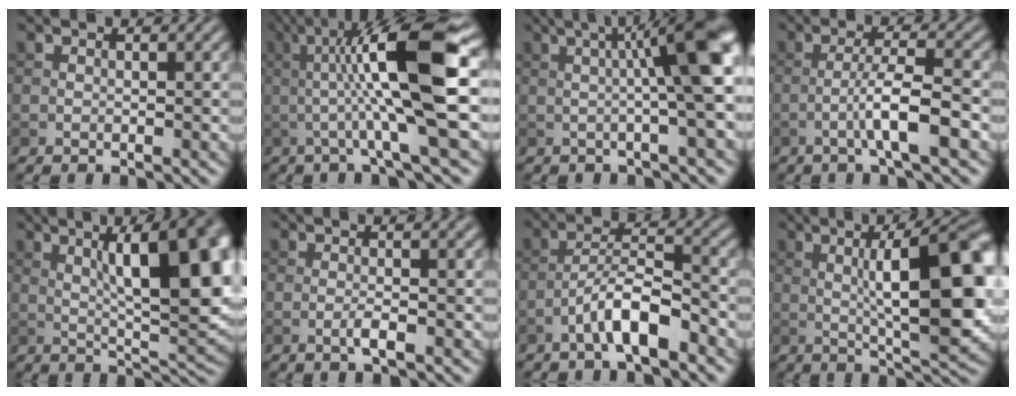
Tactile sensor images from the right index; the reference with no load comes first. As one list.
[{"total": 11.1, "force": [0.7, 1.8, 10.9], "torque": [-0.161, 0.013, 0.008]}, {"total": 8.9, "force": [1.3, 1.5, 8.7], "torque": [-0.105, 0.022, 0.013]}, {"total": 4.6, "force": [-1.7, 0.4, 4.3], "torque": [-0.074, 0.013, -0.038]}, {"total": 14.1, "force": [3.3, 4.5, 12.9], "torque": [-0.158, 0.012, 0.046]}, {"total": 2.0, "force": [-0.7, 0.3, 1.9], "torque": [-0.034, 0.004, -0.018]}, {"total": 4.8, "force": [-2.9, 1.1, 3.7], "torque": [-0.065, 0.017, -0.056]}, {"total": 12.5, "force": [0.9, 3.5, 12.0], "torque": [-0.165, 0.008, 0.012]}]